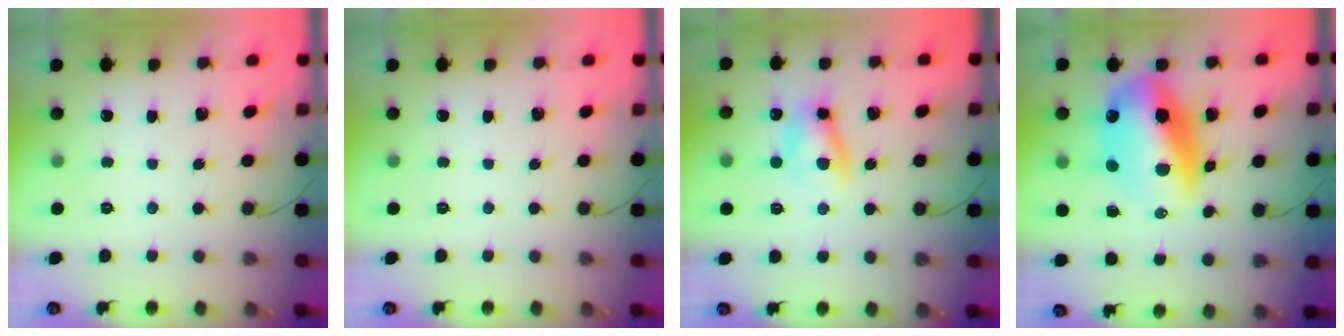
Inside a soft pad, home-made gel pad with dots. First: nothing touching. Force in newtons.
{"total": 0.0}
{"total": 8.4, "press": 8.3, "slide": 1.4}
{"total": 17.0, "press": 16.4, "slide": 4.3}